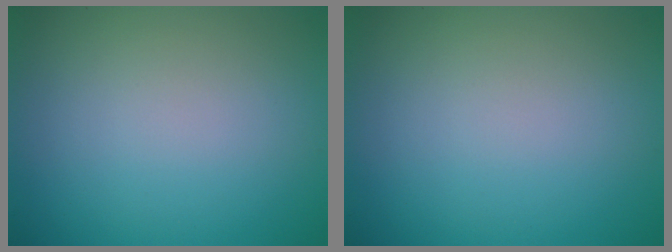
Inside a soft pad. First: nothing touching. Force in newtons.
{"total": 0.0}